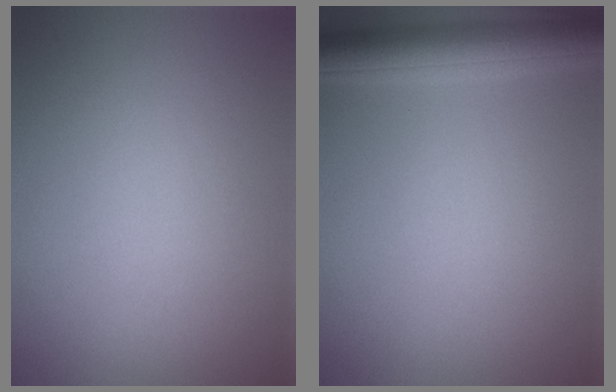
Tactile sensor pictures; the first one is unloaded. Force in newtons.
{"total": 4.8, "press": 4.8, "slide": 0.2}